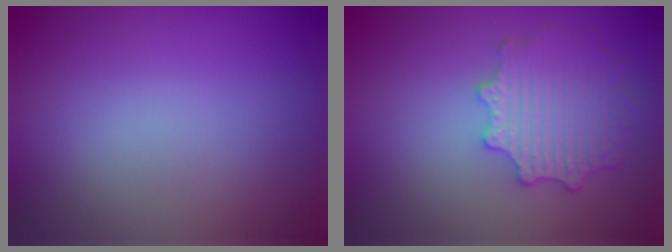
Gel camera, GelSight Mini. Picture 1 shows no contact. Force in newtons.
{"total": 4.2, "press": 3.5, "slide": 2.3}